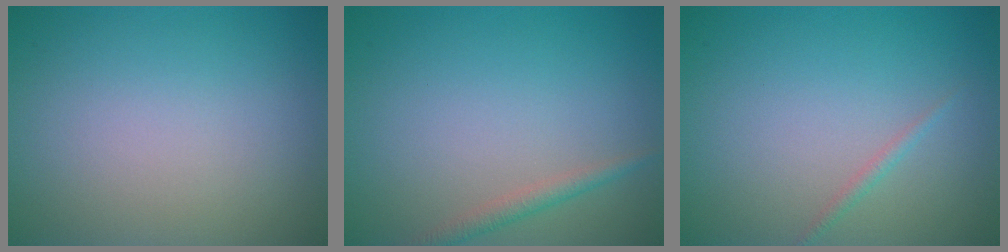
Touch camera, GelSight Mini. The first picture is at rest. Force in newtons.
{"total": 1.5, "press": 1.5, "slide": 0.0}
{"total": 0.7, "press": 0.7, "slide": 0.1}